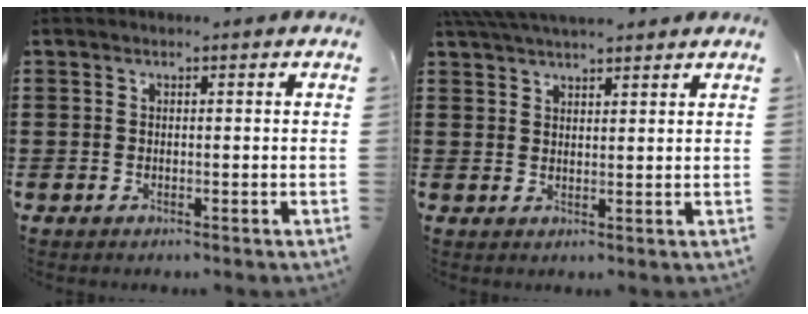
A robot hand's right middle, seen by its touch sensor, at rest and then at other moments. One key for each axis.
{"total": 4.2, "fx": 3.9, "fy": 0.4, "fz": 1.5, "tx": -0.039, "ty": -0.001, "tz": 0.073}